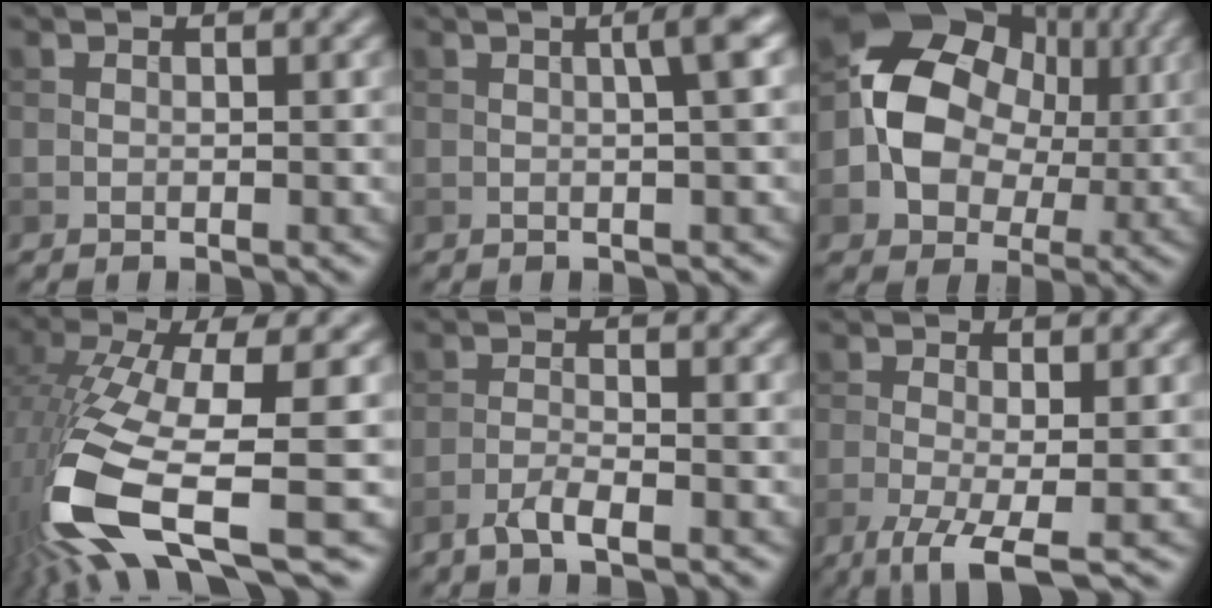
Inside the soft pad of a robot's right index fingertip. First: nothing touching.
{"total": 3.0, "force": [0.4, 0.5, 3.0], "torque": [-0.038, 0.011, 0.004]}
{"total": 10.6, "force": [0.1, 8.4, 6.5], "torque": [-0.103, 0.006, -0.014]}
{"total": 12.8, "force": [-4.6, 4.1, 11.2], "torque": [-0.246, -0.022, -0.081]}
{"total": 2.4, "force": [-1.7, 0.5, 1.6], "torque": [-0.035, 0.001, -0.038]}
{"total": 4.8, "force": [-2.1, 1.1, 4.2], "torque": [-0.084, -0.007, -0.043]}